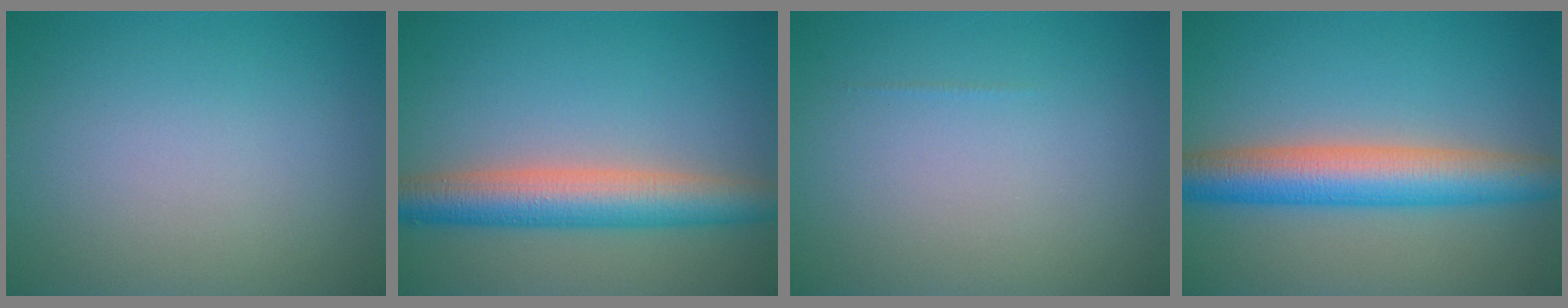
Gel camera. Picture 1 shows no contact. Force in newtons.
{"total": 6.0, "press": 6.0, "slide": 0.1}
{"total": 0.0}
{"total": 6.8, "press": 6.8, "slide": 0.2}